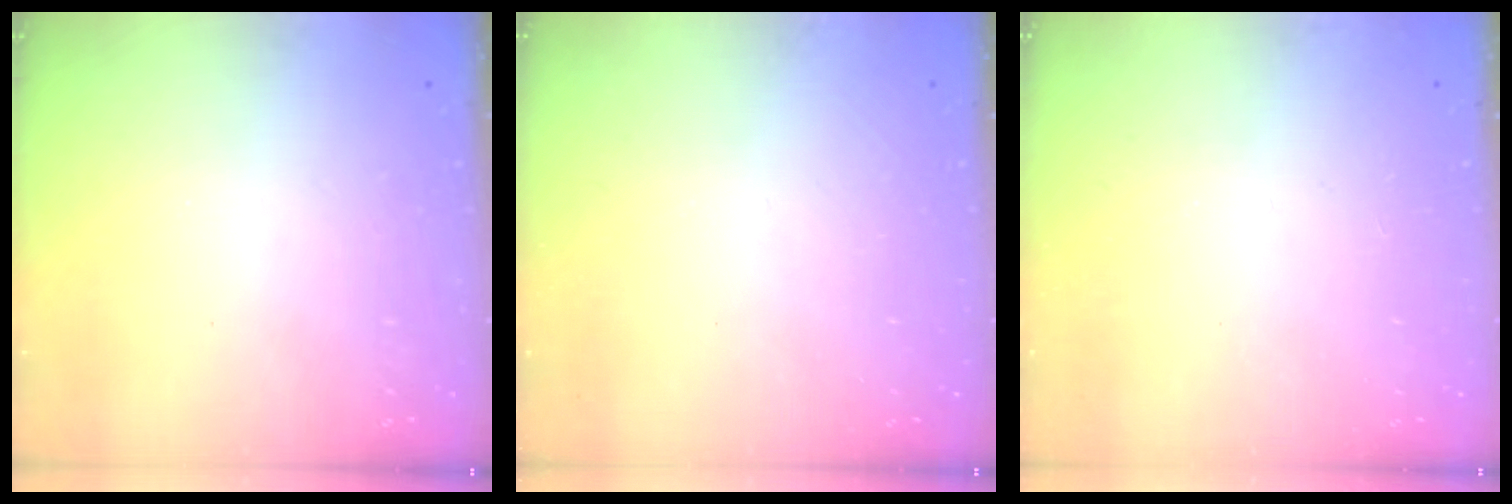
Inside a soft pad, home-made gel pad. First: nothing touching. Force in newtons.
{"total": 0.0}
{"total": 1.7, "press": 1.7, "slide": 0.2}